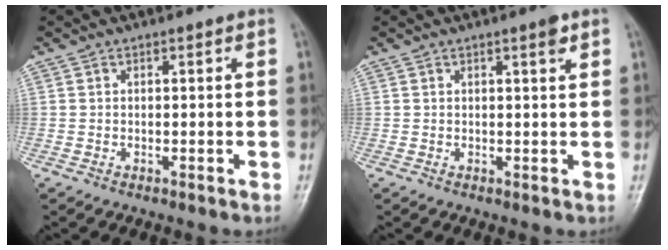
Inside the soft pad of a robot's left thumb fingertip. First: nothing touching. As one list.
[{"total": 1.8, "force": [1.1, 0.2, 1.4], "torque": [-0.022, -0.005, 0.015]}]